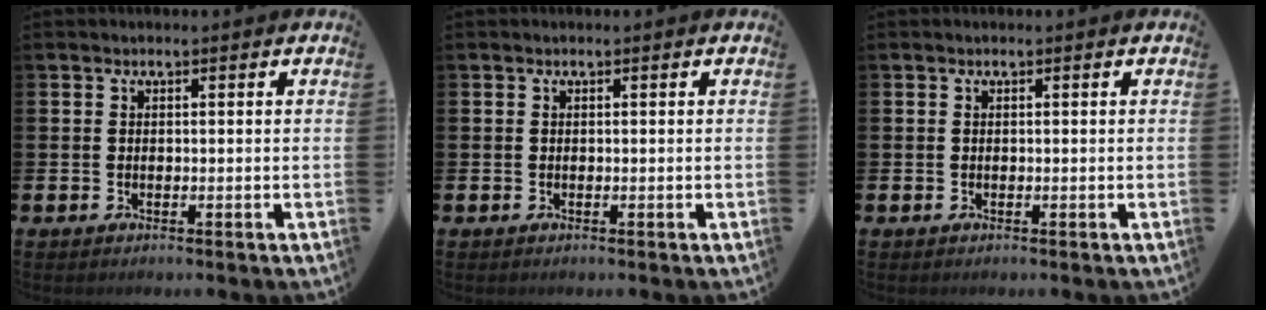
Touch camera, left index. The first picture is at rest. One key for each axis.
{"total": 0.0}
{"total": 0.0}